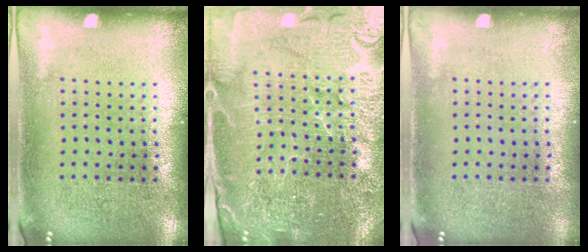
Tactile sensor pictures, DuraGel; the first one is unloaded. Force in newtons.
{"total": 4.6, "press": 4.3, "slide": 1.5}
{"total": 0.0}